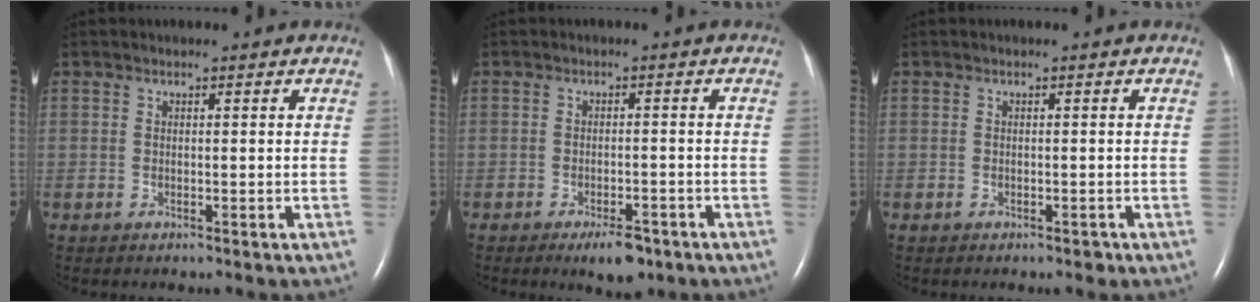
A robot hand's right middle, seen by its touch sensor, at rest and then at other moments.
{"total": 4.3, "force": [-2.9, 1.5, 2.8], "torque": [-0.045, -0.002, -0.038]}
{"total": 1.1, "force": [-0.7, 0.6, 0.7], "torque": [-0.010, 0.000, -0.005]}